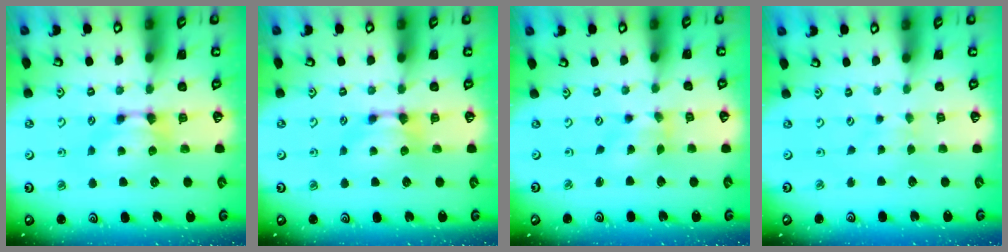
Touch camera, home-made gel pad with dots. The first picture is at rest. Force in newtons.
{"total": 0.0}
{"total": 1.3, "press": 0.7, "slide": 1.1}
{"total": 2.4, "press": 2.4, "slide": 0.1}